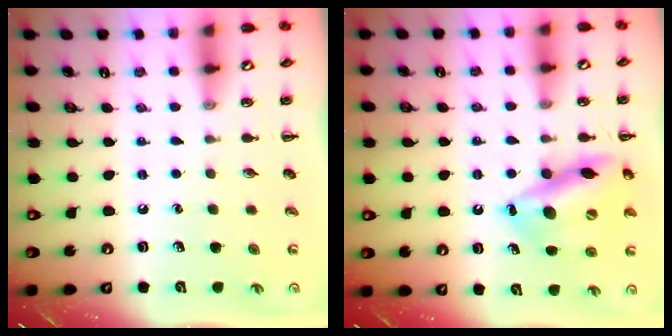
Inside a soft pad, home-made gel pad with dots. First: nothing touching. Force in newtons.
{"total": 16.1, "press": 15.7, "slide": 3.3}